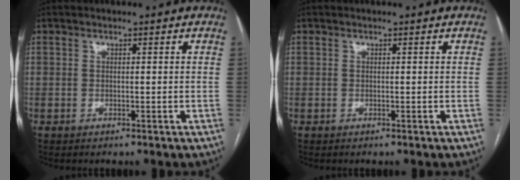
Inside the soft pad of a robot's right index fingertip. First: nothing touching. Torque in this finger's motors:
{"motor_torque": [0.04, 0.04, -0.04, 0.00]}